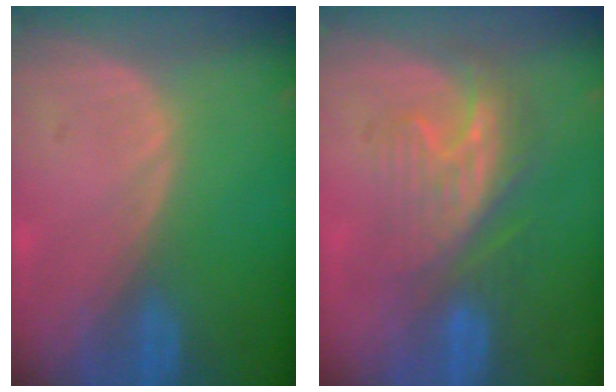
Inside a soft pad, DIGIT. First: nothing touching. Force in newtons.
{"total": 8.5, "press": 7.5, "slide": 4.1}